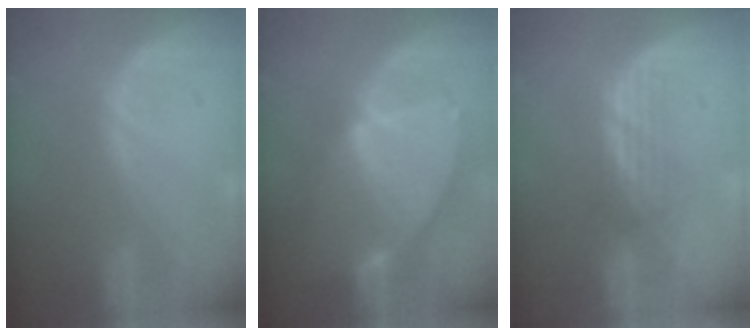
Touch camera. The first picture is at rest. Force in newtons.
{"total": 8.5, "press": 7.5, "slide": 4.0}
{"total": 2.7, "press": 2.5, "slide": 0.9}